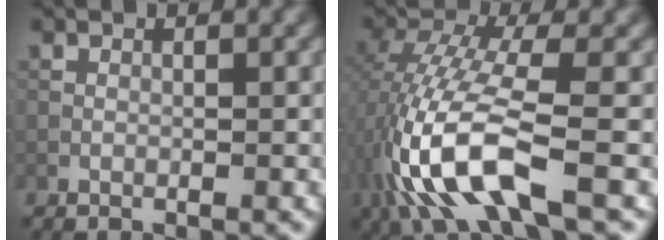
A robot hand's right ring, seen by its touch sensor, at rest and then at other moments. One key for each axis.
{"total": 9.5, "fx": -3.5, "fy": 2.8, "fz": 8.4, "tx": -0.195, "ty": 0.001, "tz": -0.071}